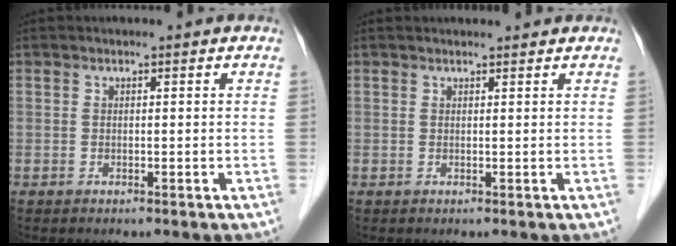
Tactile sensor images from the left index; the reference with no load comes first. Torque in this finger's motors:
{"motor_torque": [0.36, -0.11, 0.07, -0.01]}